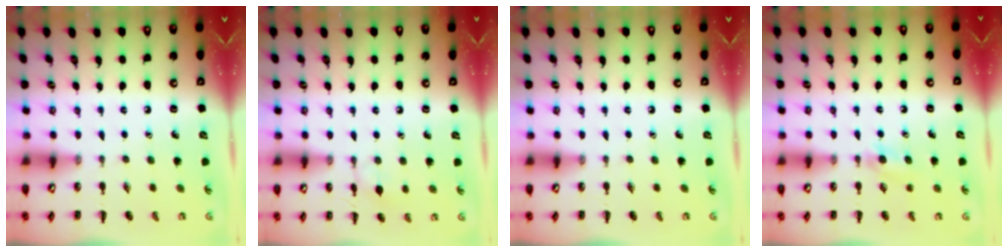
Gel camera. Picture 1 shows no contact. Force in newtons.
{"total": 5.9, "press": 5.7, "slide": 1.5}
{"total": 0.0}
{"total": 3.9, "press": 3.6, "slide": 1.3}